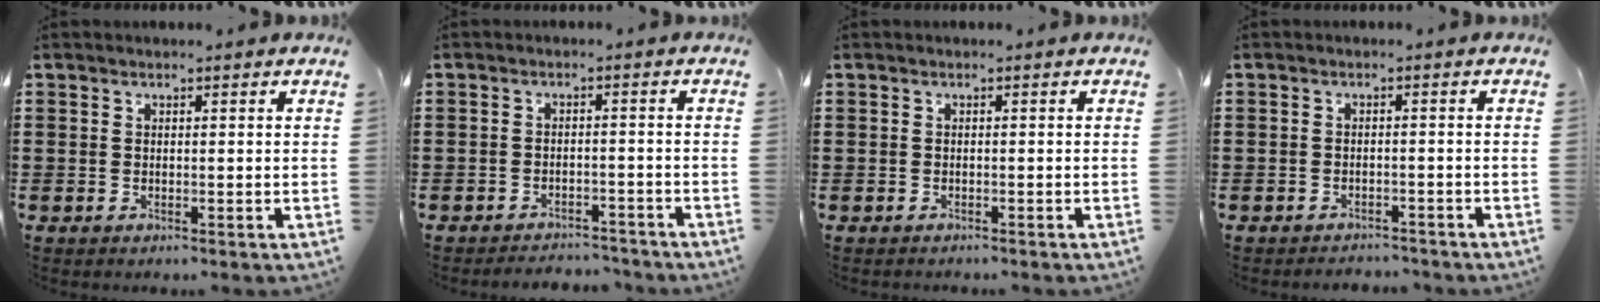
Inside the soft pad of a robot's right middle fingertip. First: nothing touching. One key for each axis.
{"total": 2.9, "fx": -2.8, "fy": 0.4, "fz": -0.3, "tx": -0.003, "ty": -0.001, "tz": -0.062}
{"total": 0.7, "fx": -0.6, "fy": 0.3, "fz": -0.1, "tx": 0.002, "ty": 0.002, "tz": -0.013}
{"total": 2.2, "fx": -2.1, "fy": 0.4, "fz": -0.3, "tx": -0.001, "ty": -0.001, "tz": -0.048}